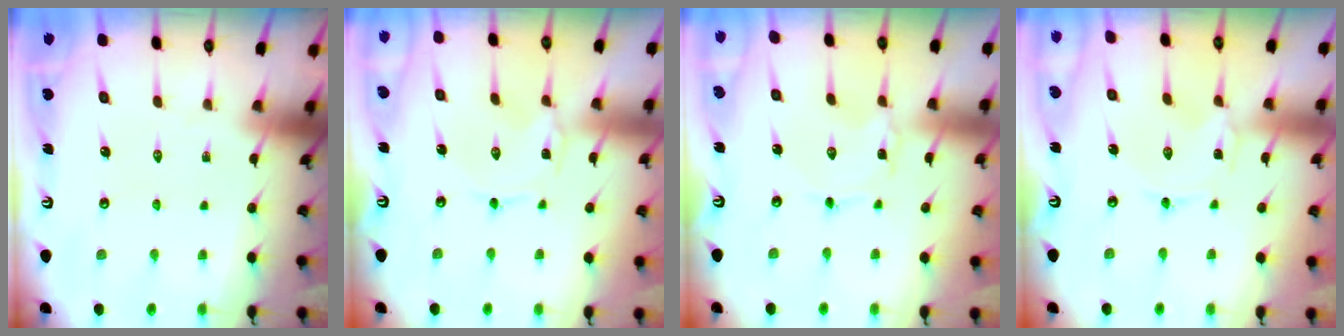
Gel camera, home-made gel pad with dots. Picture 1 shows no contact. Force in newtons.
{"total": 0.7, "press": 0.7, "slide": 0.1}
{"total": 0.9, "press": 0.9, "slide": 0.1}
{"total": 0.0}